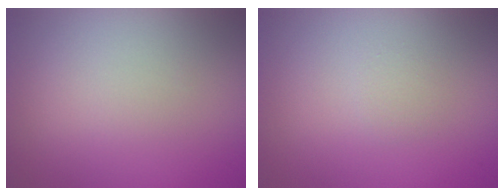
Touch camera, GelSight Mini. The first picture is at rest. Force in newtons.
{"total": 0.7, "press": 0.7, "slide": 0.0}